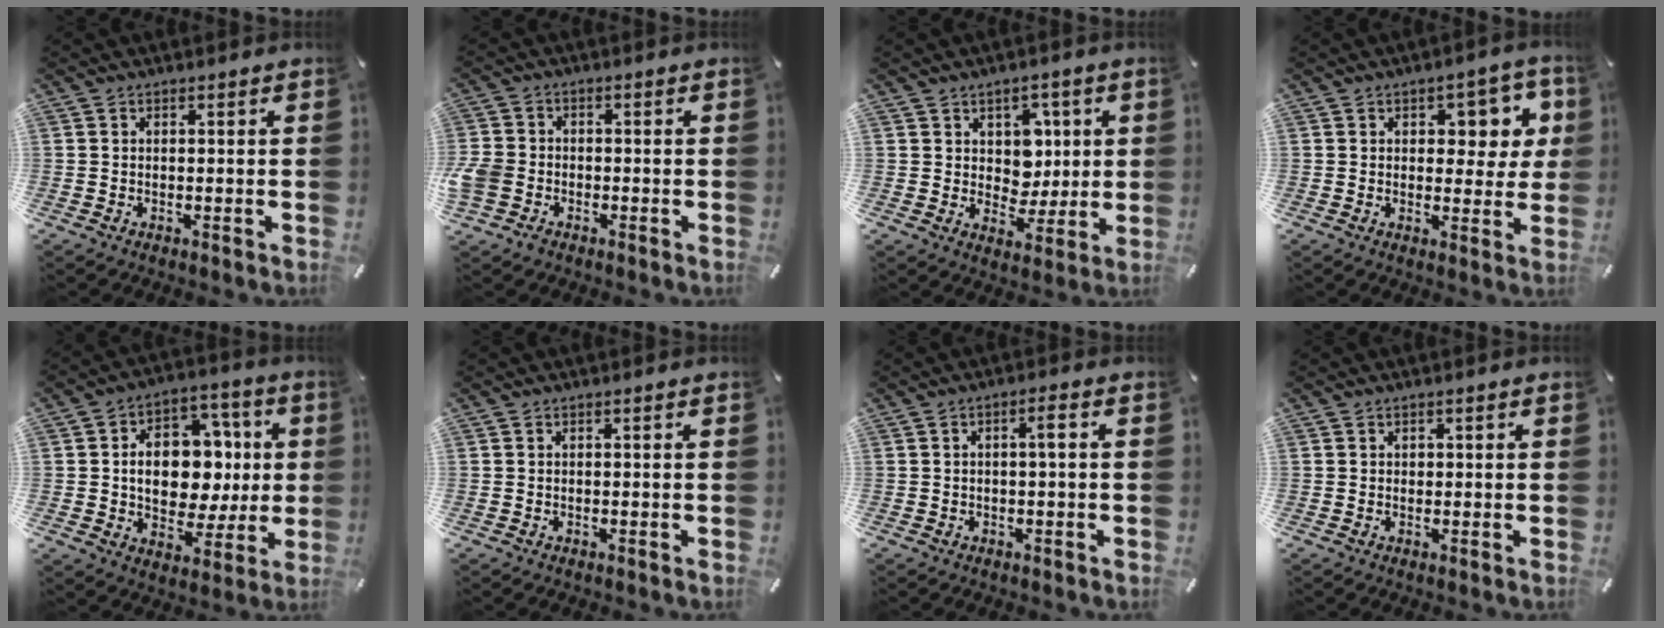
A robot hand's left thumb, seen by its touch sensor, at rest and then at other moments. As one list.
[{"total": 4.9, "force": [-2.0, 4.0, 1.9], "torque": [-0.050, 0.007, -0.039]}, {"total": 7.7, "force": [2.5, 6.9, 2.2], "torque": [-0.023, -0.013, 0.045]}, {"total": 9.0, "force": [3.0, 5.6, 6.3], "torque": [-0.066, -0.012, 0.046]}, {"total": 14.2, "force": [0.2, 11.2, 8.7], "torque": [-0.126, 0.000, 0.014]}, {"total": 0.0}, {"total": 2.6, "force": [0.1, 0.6, 2.5], "torque": [-0.048, 0.010, -0.002]}, {"total": 0.6, "force": [0.1, 0.6, 0.1], "torque": [0.005, 0.000, -0.001]}]